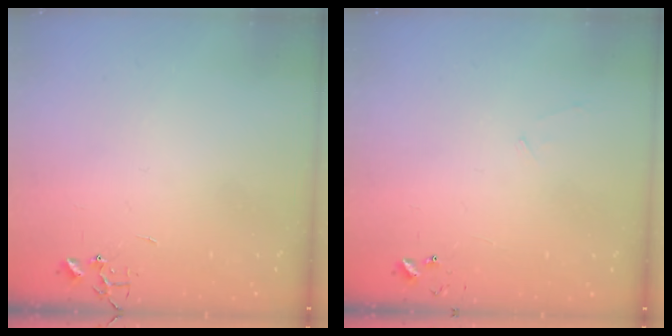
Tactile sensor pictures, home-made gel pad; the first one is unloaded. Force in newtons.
{"total": 5.4, "press": 5.4, "slide": 0.4}